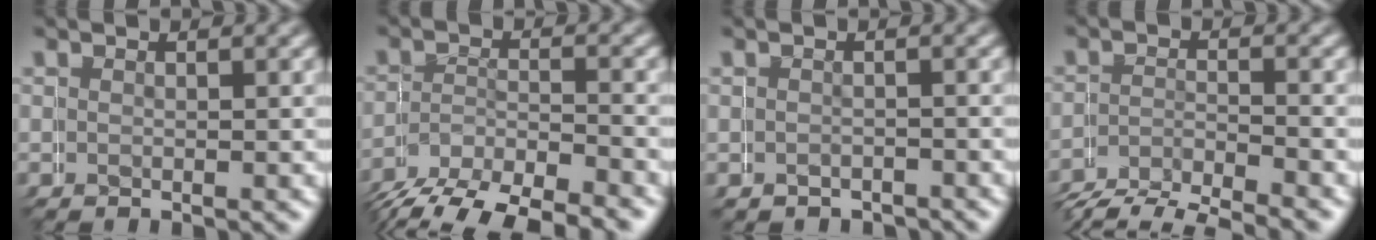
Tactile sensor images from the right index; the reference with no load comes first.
{"total": 6.3, "force": [-5.3, 2.9, 1.7], "torque": [-0.028, -0.011, -0.079]}
{"total": 1.5, "force": [-0.7, 0.2, -1.3], "torque": [0.016, 0.001, -0.011]}
{"total": 2.2, "force": [-1.9, 1.1, 0.0], "torque": [-0.011, -0.002, -0.038]}